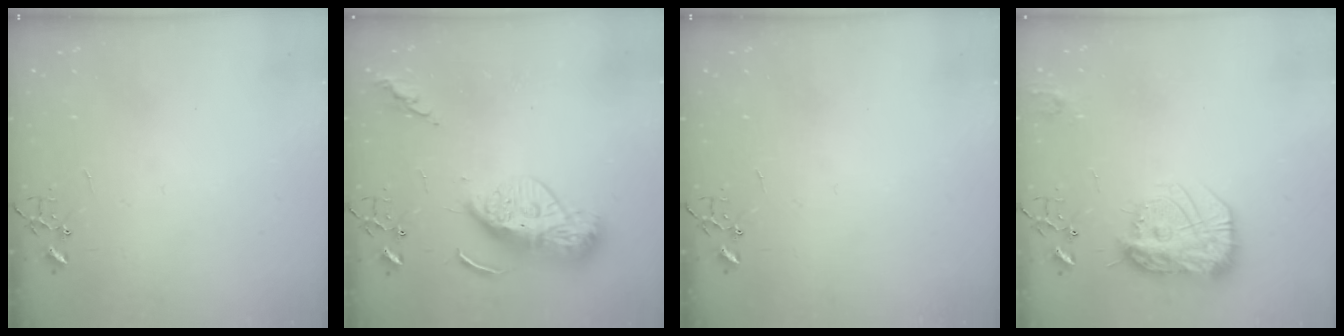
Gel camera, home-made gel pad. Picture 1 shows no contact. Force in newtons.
{"total": 16.3, "press": 16.3, "slide": 1.3}
{"total": 0.0}
{"total": 17.6, "press": 17.6, "slide": 1.5}